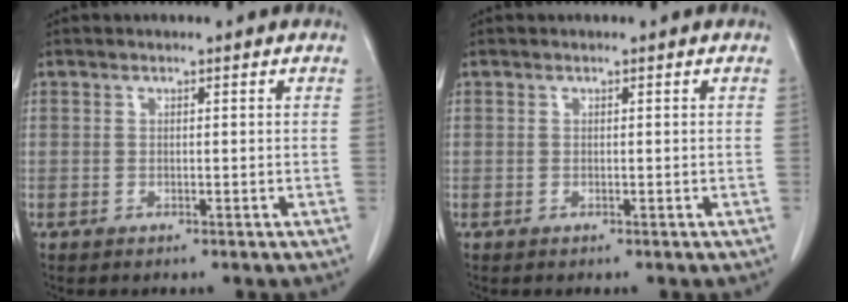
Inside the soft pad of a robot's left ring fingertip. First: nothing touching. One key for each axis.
{"total": 0.0}